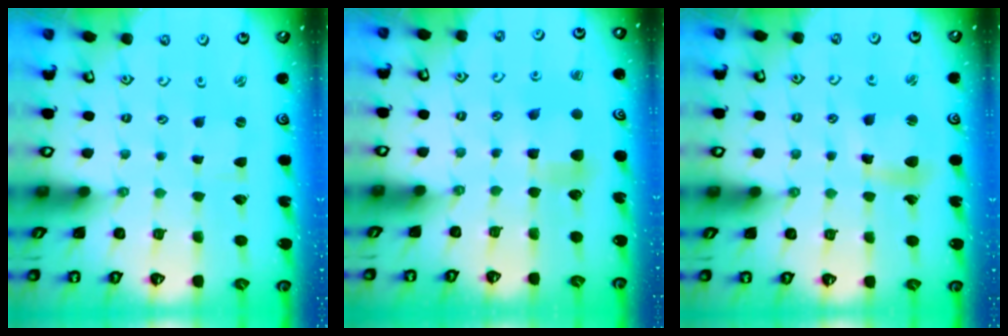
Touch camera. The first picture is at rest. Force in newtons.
{"total": 6.1, "press": 6.1, "slide": 0.2}
{"total": 8.2, "press": 8.2, "slide": 0.5}